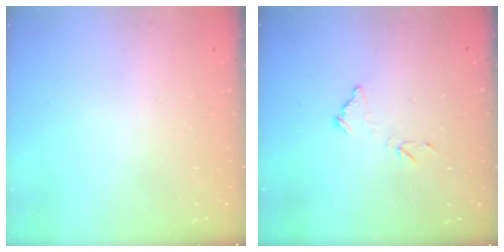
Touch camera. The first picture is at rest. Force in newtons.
{"total": 8.1, "press": 8.0, "slide": 0.6}